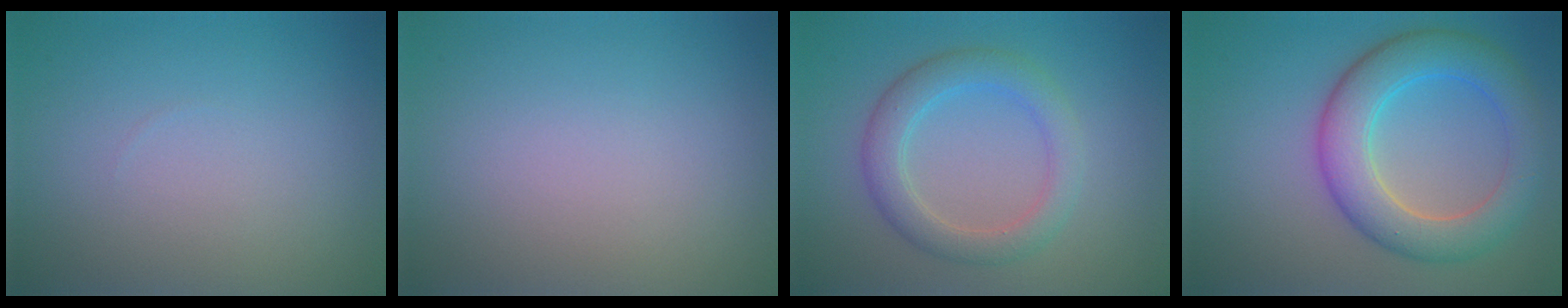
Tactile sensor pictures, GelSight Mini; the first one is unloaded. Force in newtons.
{"total": 0.0}
{"total": 3.8, "press": 3.8, "slide": 0.1}
{"total": 6.6, "press": 6.6, "slide": 0.1}